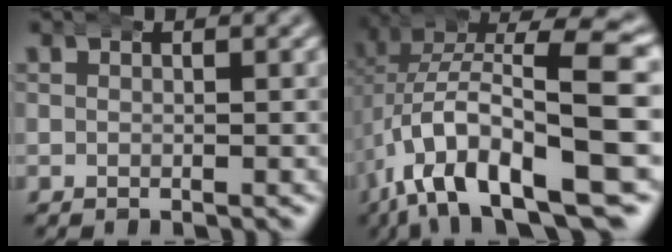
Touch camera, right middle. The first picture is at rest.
{"total": 13.4, "force": [-5.0, 5.8, 11.0], "torque": [-0.194, -0.028, -0.055]}